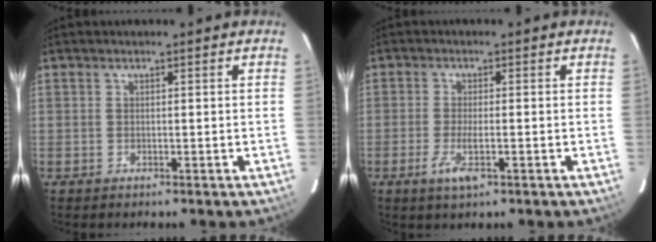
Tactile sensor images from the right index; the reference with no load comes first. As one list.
[{"total": 3.7, "force": [-1.7, 0.7, 3.2], "torque": [-0.069, -0.006, -0.029]}]